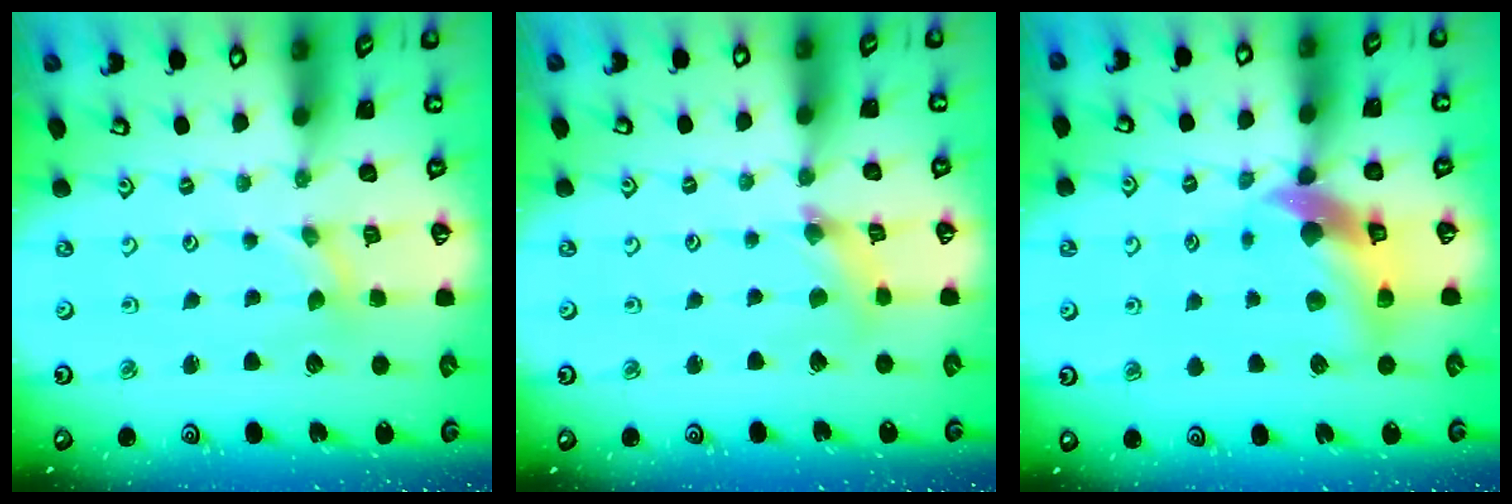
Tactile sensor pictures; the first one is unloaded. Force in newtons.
{"total": 2.5, "press": 2.5, "slide": 0.2}
{"total": 11.3, "press": 11.2, "slide": 1.8}